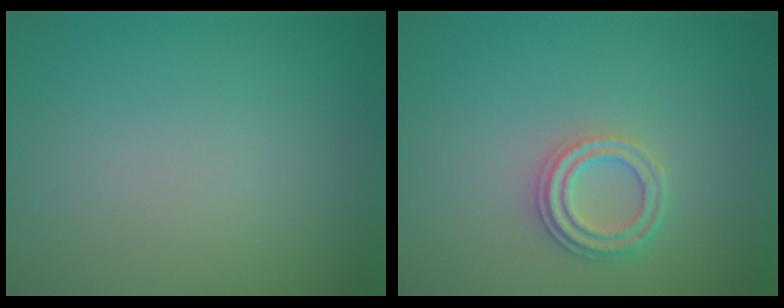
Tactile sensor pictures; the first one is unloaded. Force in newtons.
{"total": 2.3, "press": 2.1, "slide": 0.8}